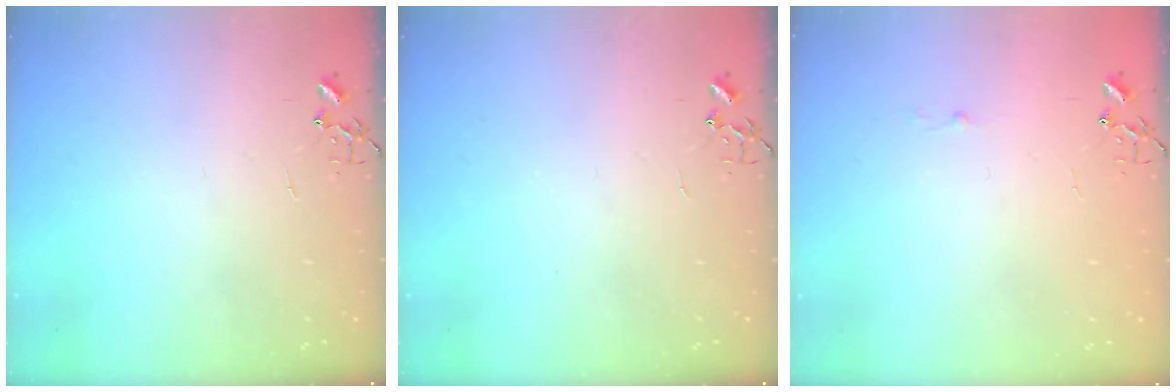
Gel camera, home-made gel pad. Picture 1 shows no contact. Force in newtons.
{"total": 0.0}
{"total": 1.8, "press": 1.8, "slide": 0.2}